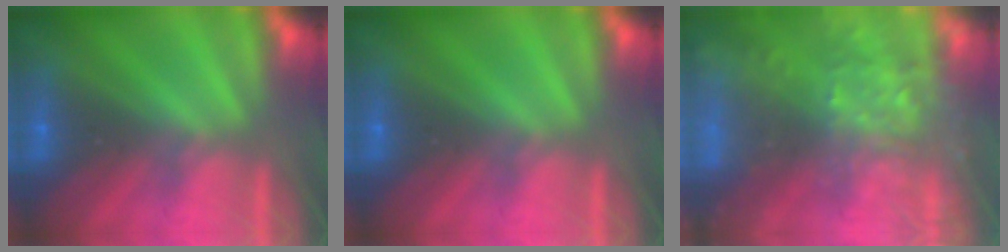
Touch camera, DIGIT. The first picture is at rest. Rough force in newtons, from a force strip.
{"total": 0.0}
{"total": 7.6}